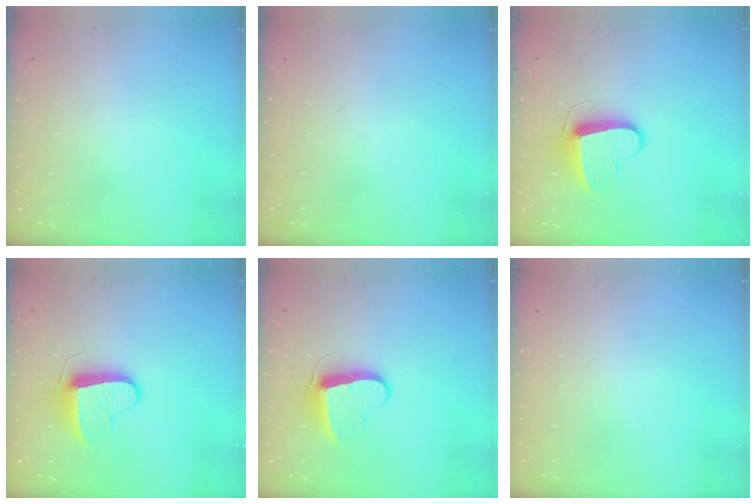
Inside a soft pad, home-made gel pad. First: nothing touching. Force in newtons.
{"total": 0.0}
{"total": 9.5, "press": 9.5, "slide": 0.7}
{"total": 9.2, "press": 9.2, "slide": 0.3}
{"total": 9.9, "press": 9.9, "slide": 0.2}
{"total": 0.6, "press": 0.6, "slide": 0.2}